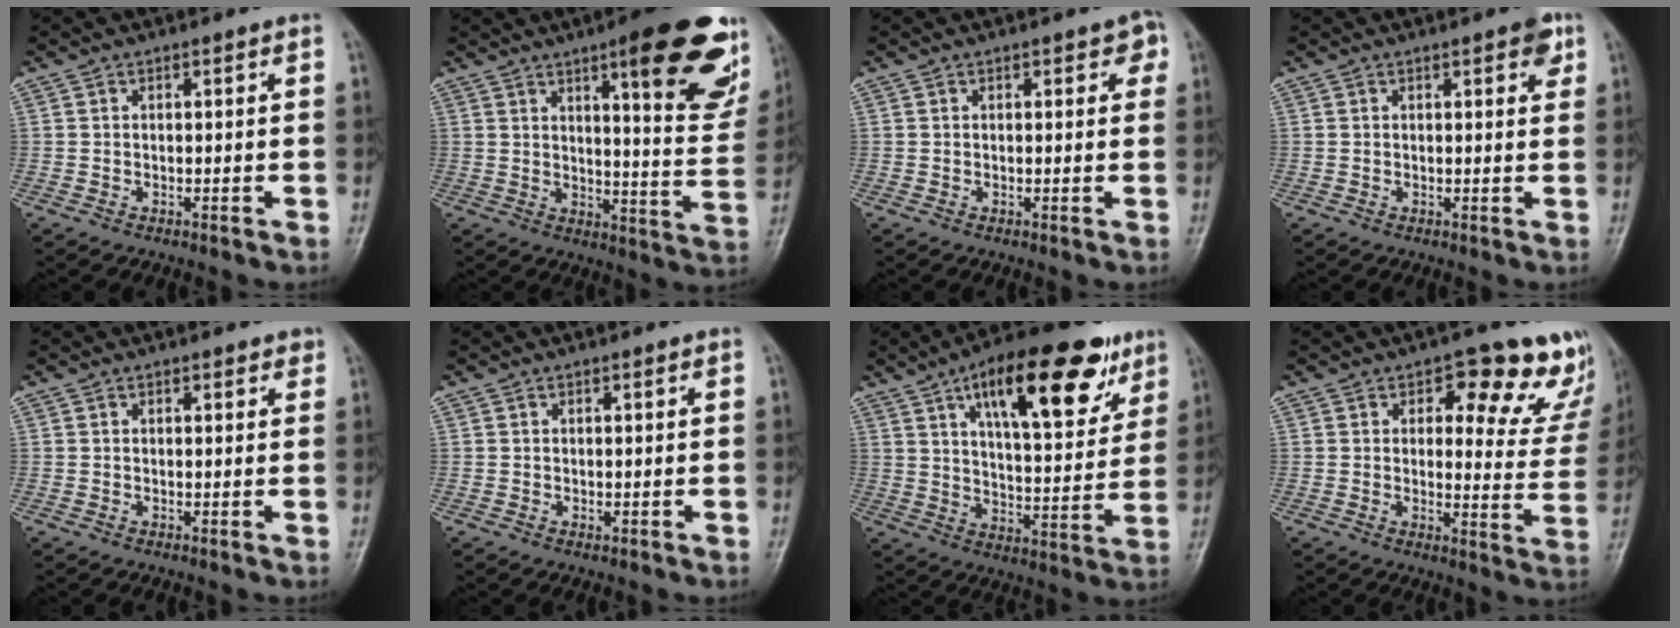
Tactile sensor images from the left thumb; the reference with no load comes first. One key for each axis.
{"total": 21.1, "fx": 11.2, "fy": 5.1, "fz": 17.1, "tx": -0.179, "ty": -0.053, "tz": 0.147}
{"total": 2.6, "fx": 1.0, "fy": 1.5, "fz": 1.9, "tx": -0.001, "ty": 0.001, "tz": 0.007}
{"total": 3.1, "fx": 1.6, "fy": 1.3, "fz": 2.3, "tx": -0.017, "ty": -0.003, "tz": 0.014}
{"total": 1.2, "fx": 0.8, "fy": 0.7, "fz": 0.5, "tx": 0.005, "ty": -0.004, "tz": 0.006}
{"total": 0.6, "fx": 0.0, "fy": 0.5, "fz": 0.4, "tx": -0.005, "ty": -0.001, "tz": -0.001}
{"total": 22.8, "fx": 11.9, "fy": 8.8, "fz": 17.3, "tx": -0.223, "ty": -0.027, "tz": 0.182}
{"total": 15.8, "fx": 10.3, "fy": 7.8, "fz": 9.2, "tx": -0.037, "ty": -0.057, "tz": 0.100}